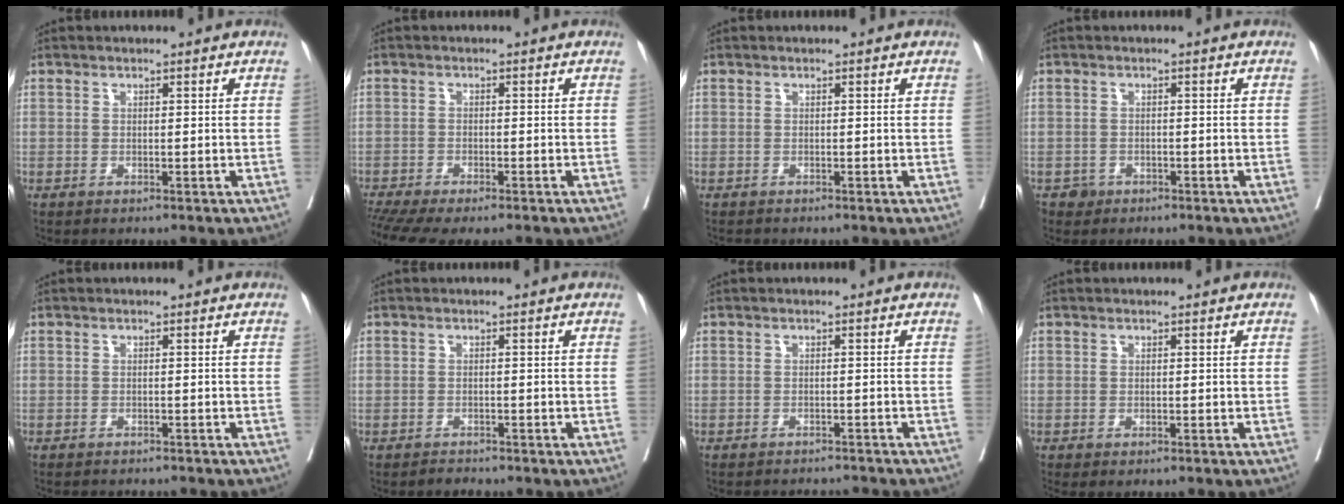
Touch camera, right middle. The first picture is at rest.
{"total": 8.6, "force": [-7.0, 1.6, 4.7], "torque": [-0.077, -0.003, -0.111]}
{"total": 0.5, "force": [-0.5, 0.2, -0.1], "torque": [-0.004, -0.001, -0.009]}
{"total": 1.5, "force": [-1.0, 1.2, -0.1], "torque": [0.004, 0.007, -0.016]}
{"total": 5.2, "force": [-4.8, 1.1, 1.6], "torque": [-0.015, -0.005, -0.058]}
{"total": 1.0, "force": [-0.9, 0.2, -0.1], "torque": [0.000, -0.003, -0.014]}
{"total": 5.3, "force": [-5.3, 0.4, 0.4], "torque": [0.001, -0.001, -0.062]}
{"total": 0.9, "force": [-0.8, 0.2, 0.4], "torque": [-0.006, -0.004, -0.013]}